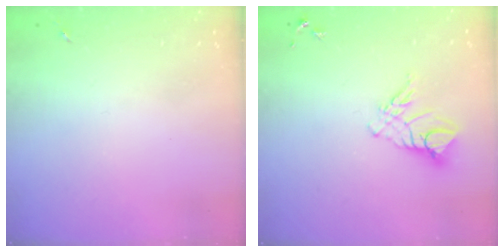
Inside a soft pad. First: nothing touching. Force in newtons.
{"total": 10.4, "press": 10.3, "slide": 0.7}